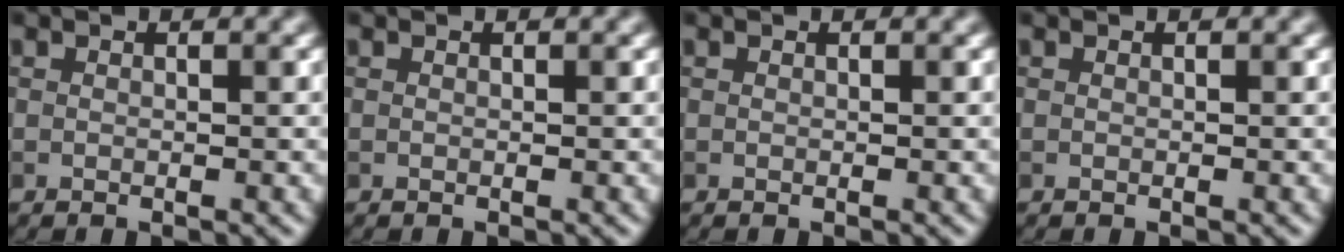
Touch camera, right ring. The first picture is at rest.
{"total": 0.0}
{"total": 0.0}
{"total": 0.0}